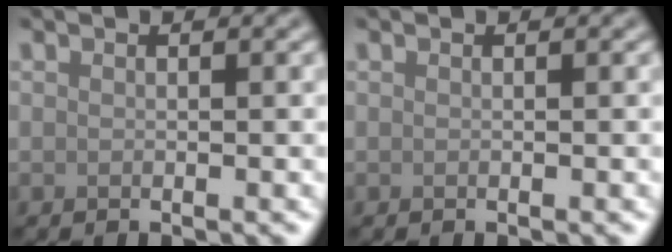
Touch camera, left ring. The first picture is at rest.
{"total": 0.0}